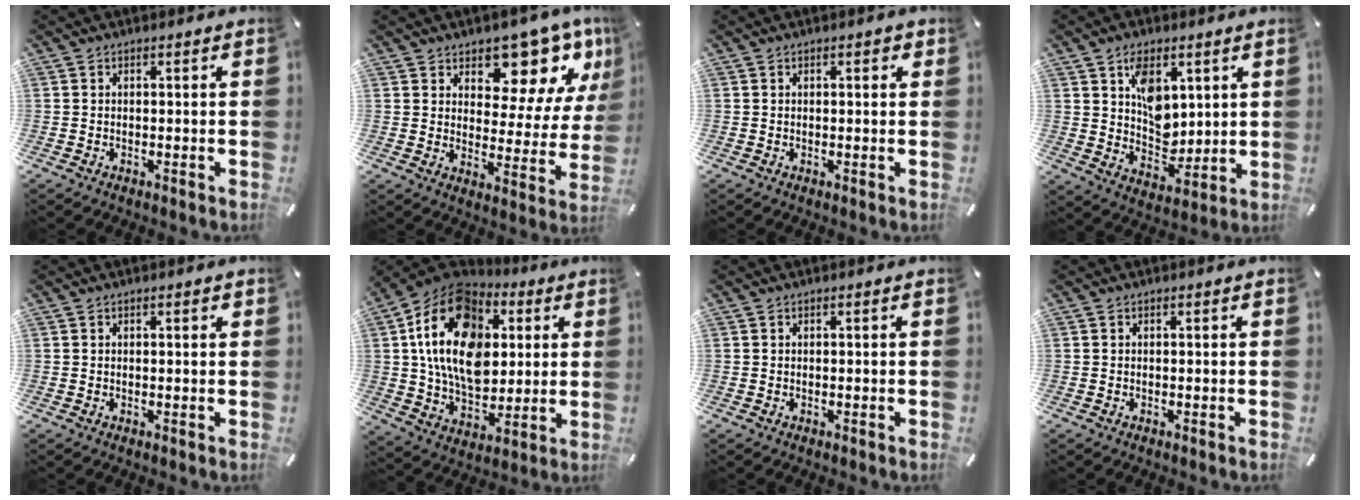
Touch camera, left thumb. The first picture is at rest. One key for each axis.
{"total": 12.3, "fx": 9.1, "fy": 6.6, "fz": 5.0, "tx": -0.053, "ty": -0.087, "tz": 0.156}
{"total": 0.8, "fx": 0.3, "fy": 0.4, "fz": 0.7, "tx": -0.015, "ty": 0.004, "tz": 0.004}
{"total": 10.0, "fx": 3.8, "fy": 7.2, "fz": 5.8, "tx": -0.075, "ty": -0.013, "tz": 0.068}
{"total": 0.6, "fx": 0.2, "fy": 0.1, "fz": 0.5, "tx": -0.010, "ty": 0.001, "tz": 0.004}
{"total": 20.5, "fx": 5.0, "fy": 15.0, "fz": 13.1, "tx": -0.254, "ty": -0.011, "tz": 0.087}
{"total": 0.0}
{"total": 0.0}